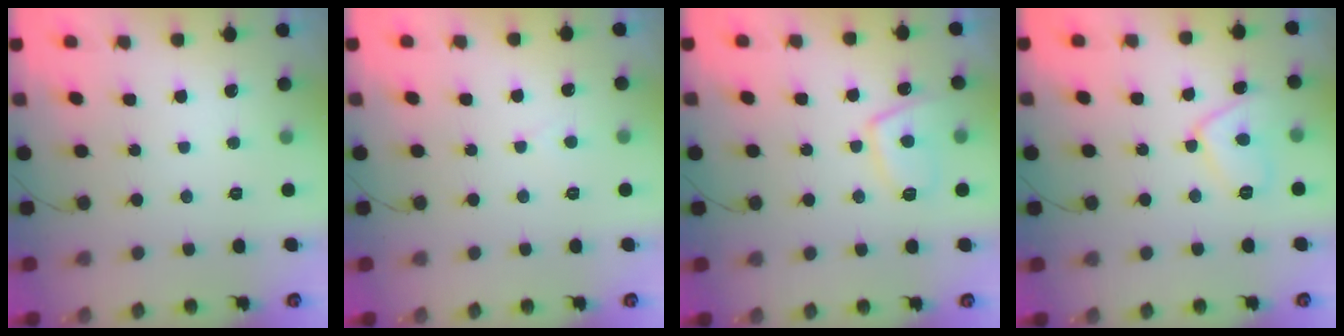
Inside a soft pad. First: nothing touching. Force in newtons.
{"total": 2.0, "press": 2.0, "slide": 0.2}
{"total": 9.0, "press": 9.0, "slide": 1.2}
{"total": 8.2, "press": 8.2, "slide": 0.7}